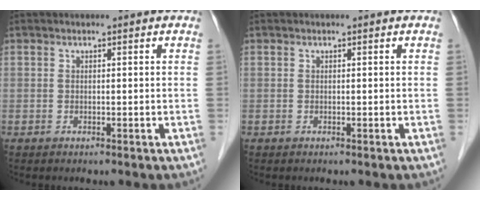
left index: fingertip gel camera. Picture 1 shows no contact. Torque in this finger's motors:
{"motor_torque": [0.00, 0.00, 0.01, 0.00]}